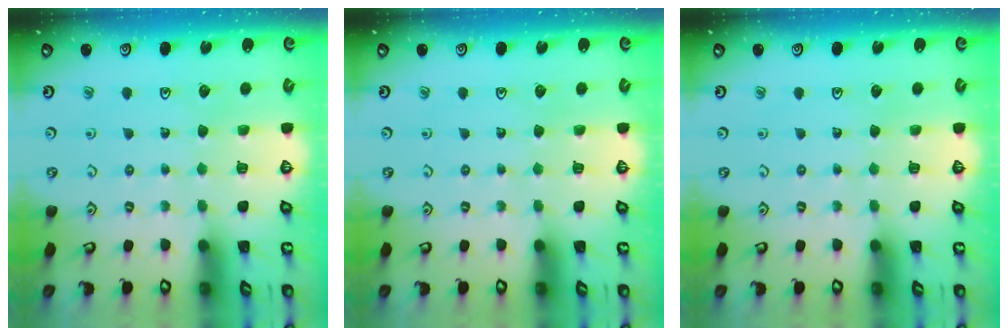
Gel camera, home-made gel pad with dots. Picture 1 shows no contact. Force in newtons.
{"total": 0.0}
{"total": 0.0}